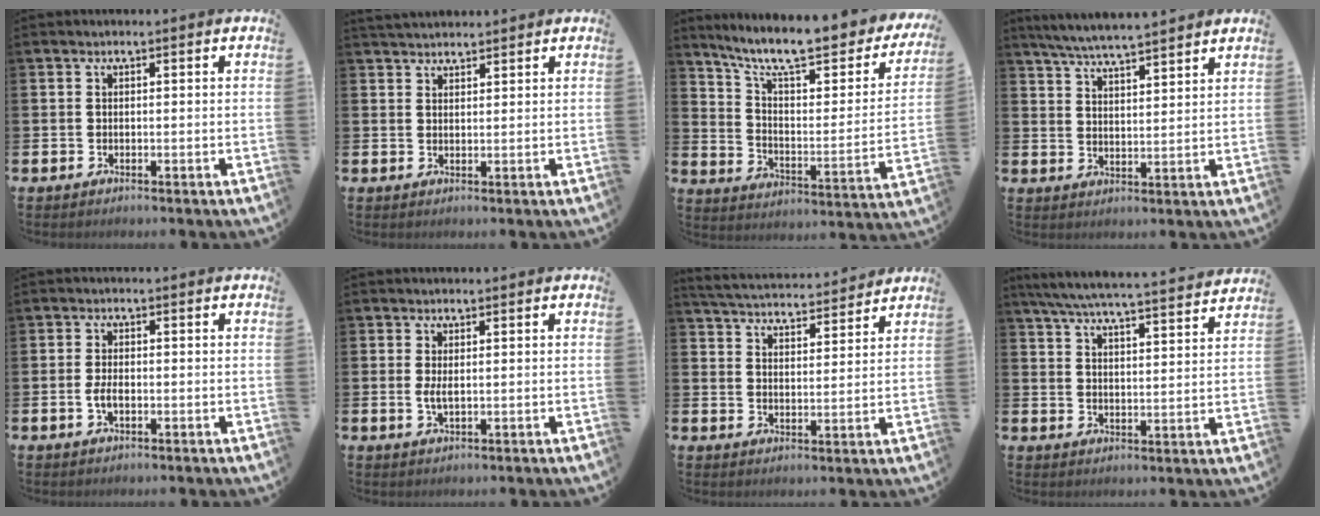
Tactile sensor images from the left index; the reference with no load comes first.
{"total": 2.5, "force": [2.4, 0.6, 0.3], "torque": [0.001, -0.011, 0.042]}
{"total": 11.0, "force": [8.9, 2.7, 5.8], "torque": [-0.132, -0.066, 0.148]}
{"total": 5.9, "force": [5.7, -0.1, 1.3], "torque": [-0.044, -0.032, 0.102]}
{"total": 2.2, "force": [-0.5, 1.1, 1.8], "torque": [-0.029, -0.001, -0.012]}
{"total": 1.7, "force": [0.2, 0.6, 1.6], "torque": [-0.025, 0.000, 0.001]}
{"total": 4.9, "force": [4.8, 0.6, 0.3], "torque": [-0.029, -0.036, 0.084]}
{"total": 6.6, "force": [6.3, 0.2, 2.0], "torque": [-0.052, -0.050, 0.109]}